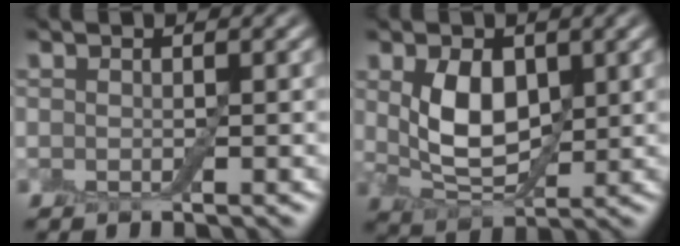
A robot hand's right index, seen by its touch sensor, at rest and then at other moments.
{"total": 5.2, "force": [1.0, 3.2, 4.0], "torque": [-0.087, -0.002, 0.026]}